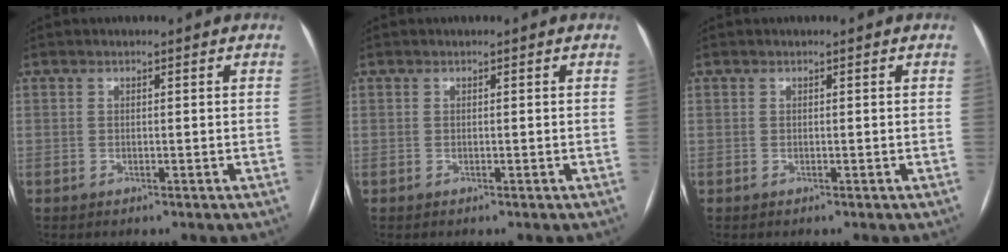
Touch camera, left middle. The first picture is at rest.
{"total": 0.0}
{"total": 0.0}